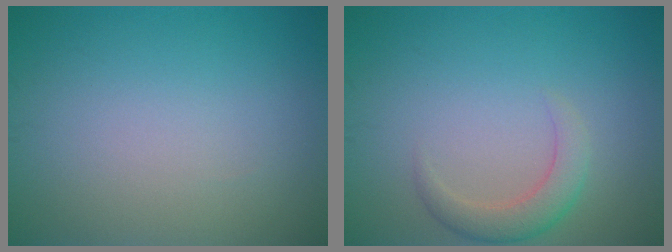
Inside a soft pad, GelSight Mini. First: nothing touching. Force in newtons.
{"total": 2.6, "press": 2.6, "slide": 0.1}